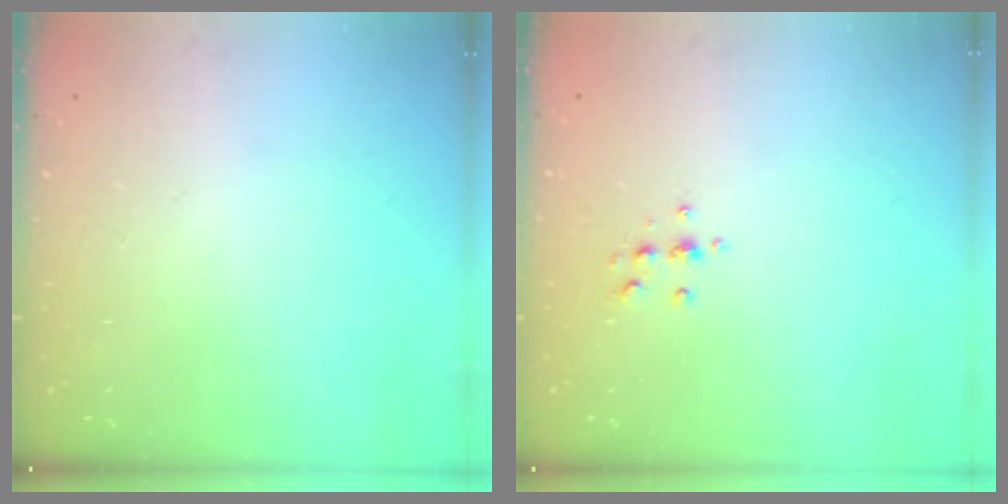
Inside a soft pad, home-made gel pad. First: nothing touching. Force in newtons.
{"total": 5.4, "press": 5.2, "slide": 1.4}